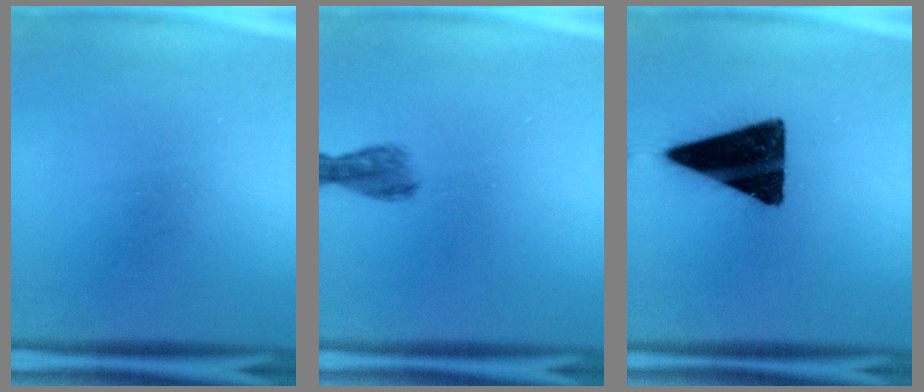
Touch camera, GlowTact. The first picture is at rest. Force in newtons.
{"total": 2.4}
{"total": 16.1}